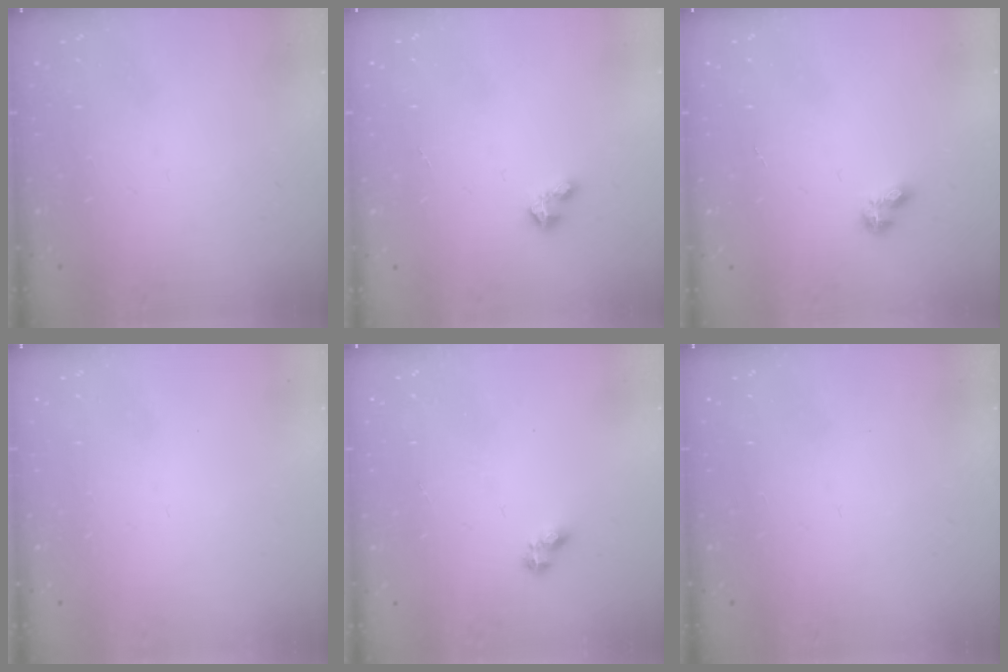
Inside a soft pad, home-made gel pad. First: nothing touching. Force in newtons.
{"total": 1.5, "press": 1.5, "slide": 0.2}
{"total": 3.4, "press": 3.4, "slide": 0.3}
{"total": 0.0}
{"total": 2.7, "press": 2.7, "slide": 0.4}
{"total": 0.0}